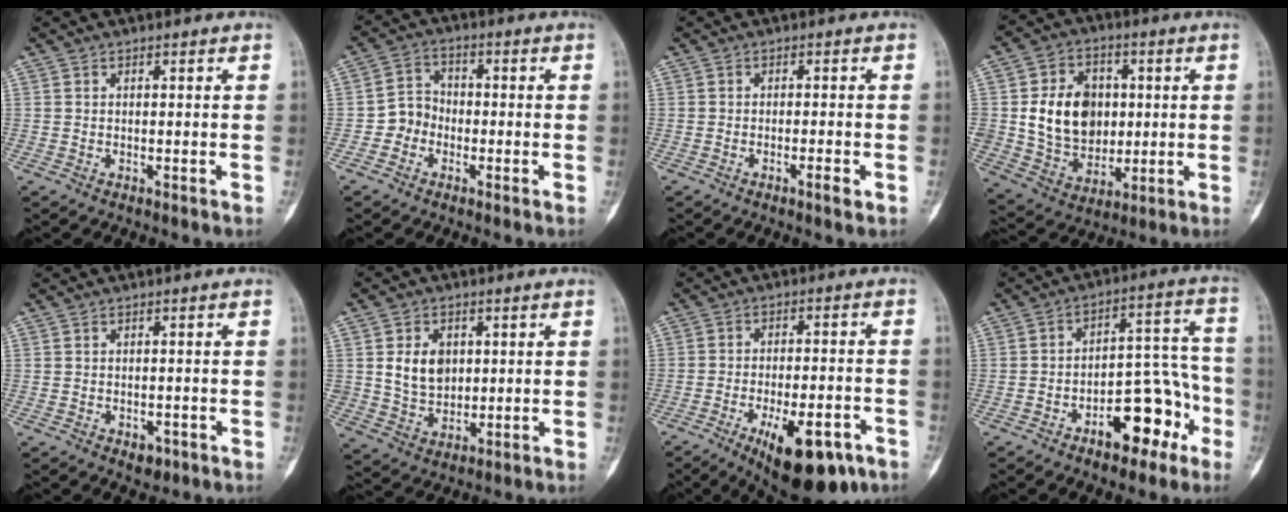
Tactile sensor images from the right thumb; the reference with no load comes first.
{"total": 5.2, "force": [-1.9, 4.5, 1.7], "torque": [-0.005, 0.020, -0.046]}
{"total": 2.1, "force": [-1.0, 0.4, 1.8], "torque": [-0.031, 0.000, -0.019]}
{"total": 15.6, "force": [1.6, 12.3, 9.5], "torque": [-0.119, -0.001, 0.040]}
{"total": 2.4, "force": [-1.1, 1.6, 1.4], "torque": [-0.010, 0.004, -0.007]}
{"total": 8.1, "force": [1.7, 6.2, 4.9], "torque": [-0.059, -0.012, 0.040]}
{"total": 15.9, "force": [-8.4, 6.2, 12.0], "torque": [-0.150, 0.033, -0.114]}
{"total": 15.0, "force": [-6.8, 7.6, 10.9], "torque": [-0.115, 0.070, -0.095]}